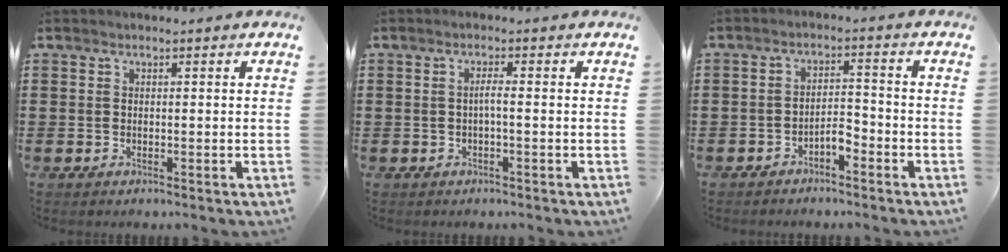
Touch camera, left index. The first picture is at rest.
{"total": 1.5, "force": [-0.3, 0.0, 1.4], "torque": [-0.027, 0.000, -0.007]}
{"total": 3.1, "force": [-2.2, 0.9, 1.9], "torque": [-0.038, 0.008, -0.045]}